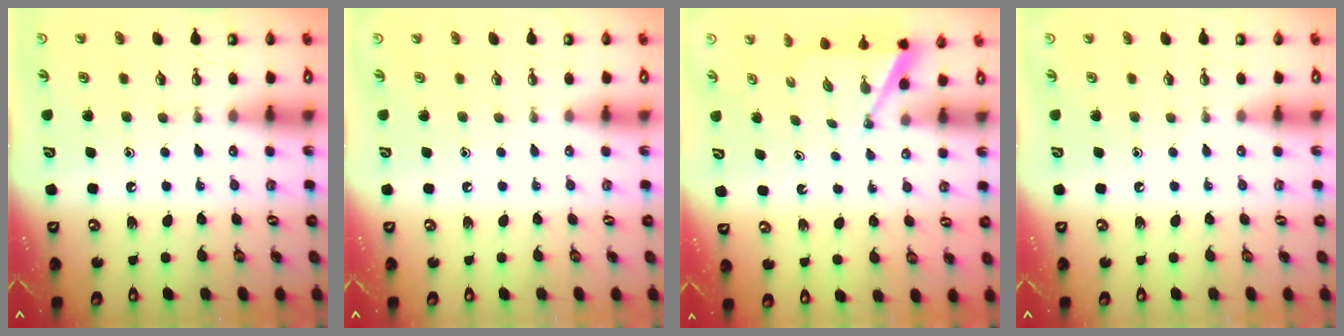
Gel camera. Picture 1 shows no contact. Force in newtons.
{"total": 0.0}
{"total": 2.9, "press": 2.9, "slide": 0.2}
{"total": 0.0}